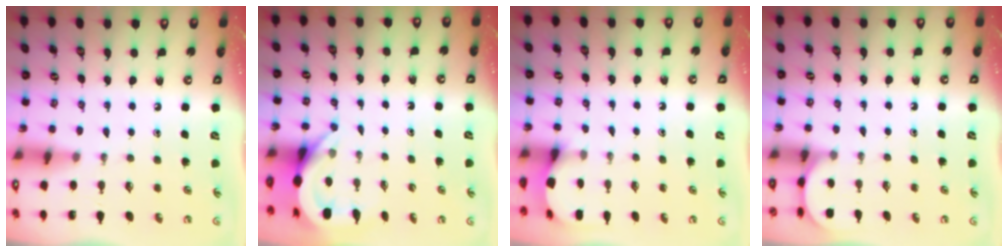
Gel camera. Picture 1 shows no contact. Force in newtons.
{"total": 4.1, "press": 4.1, "slide": 0.3}
{"total": 2.4, "press": 2.4, "slide": 0.3}
{"total": 0.7, "press": 0.7, "slide": 0.1}